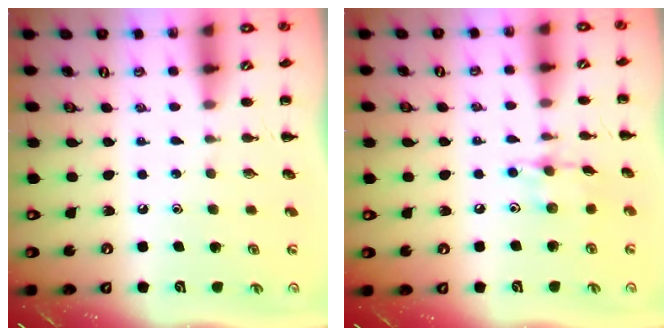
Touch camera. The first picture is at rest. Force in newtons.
{"total": 7.6, "press": 7.6, "slide": 0.8}